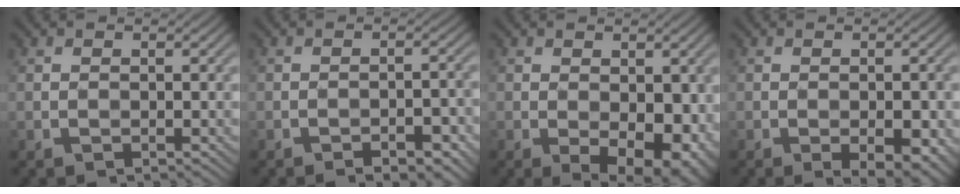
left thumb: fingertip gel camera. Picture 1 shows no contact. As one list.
[{"total": 3.6, "force": [-2.6, 0.9, 2.3], "torque": [-0.041, 0.018, -0.033]}, {"total": 8.1, "force": [-2.4, 4.0, 6.7], "torque": [-0.082, -0.016, -0.028]}, {"total": 4.6, "force": [-2.0, 1.5, 3.9], "torque": [-0.055, 0.002, -0.019]}]